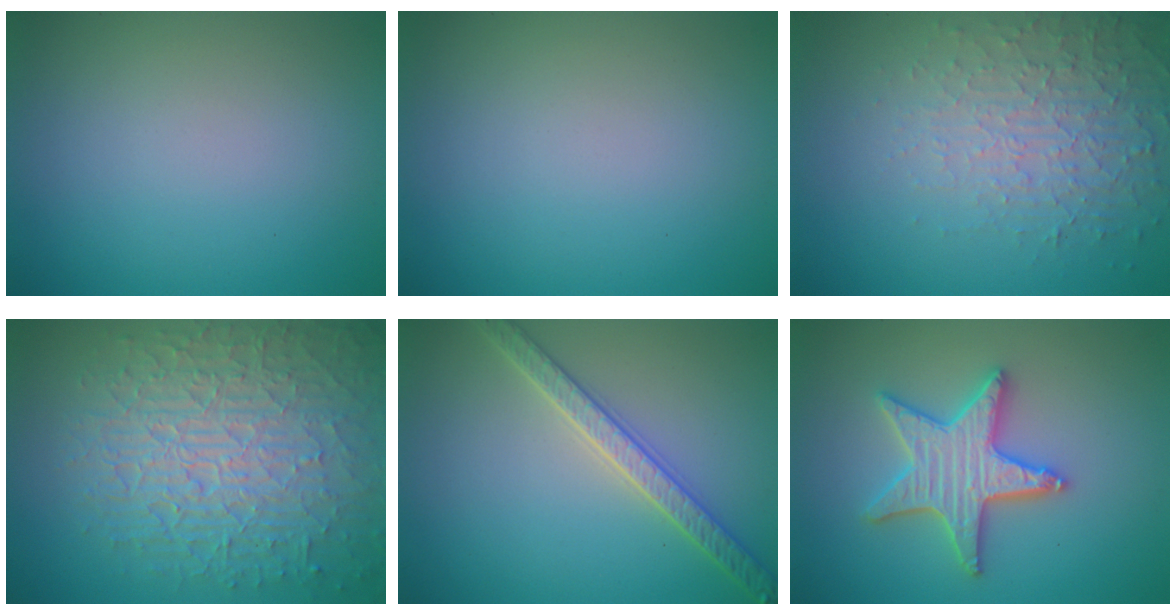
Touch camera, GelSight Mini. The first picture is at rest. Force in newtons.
{"total": 0.0}
{"total": 5.1, "press": 3.4, "slide": 3.7}
{"total": 10.3, "press": 6.7, "slide": 7.9}
{"total": 3.6, "press": 3.5, "slide": 0.7}
{"total": 5.2, "press": 5.2, "slide": 0.9}